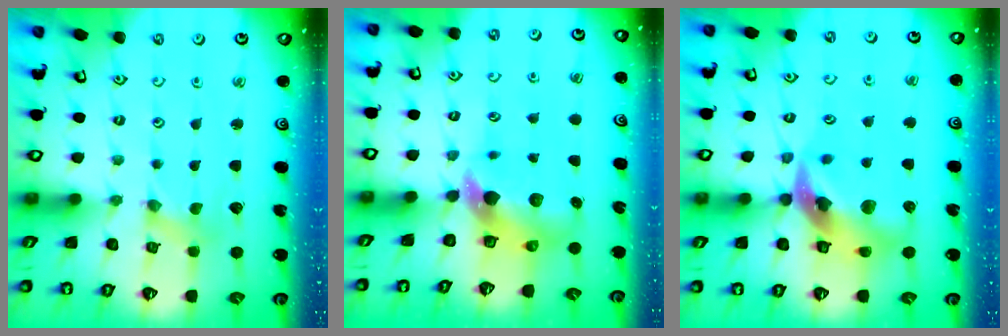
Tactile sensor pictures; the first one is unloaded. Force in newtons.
{"total": 7.6, "press": 7.6, "slide": 1.1}
{"total": 15.2, "press": 15.0, "slide": 2.2}